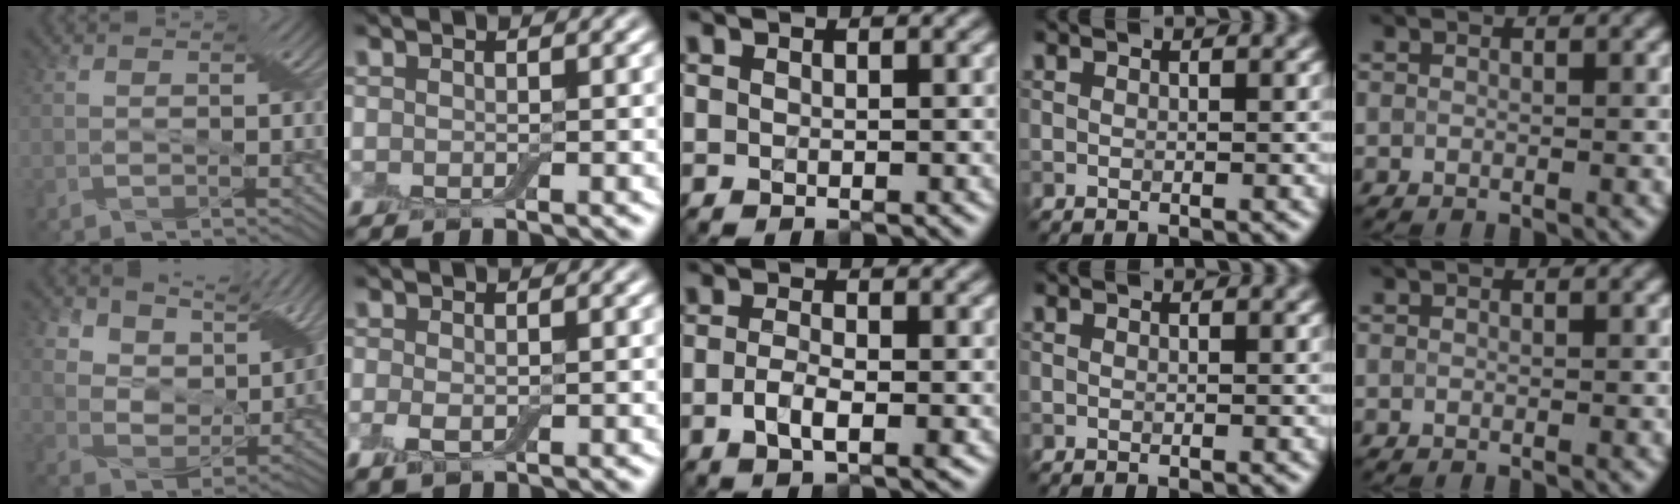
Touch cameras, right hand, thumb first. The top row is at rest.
{"thumb": {"total": 8.1, "force": [6.3, 4.2, 2.8], "torque": [-0.074, -0.014, 0.119]}, "index": {"total": 1.8, "force": [-0.3, 1.0, 1.4], "torque": [-0.036, -0.008, -0.006]}, "middle": {"total": 2.5, "force": [-1.0, 0.9, 2.1], "torque": [-0.046, -0.010, -0.021]}}